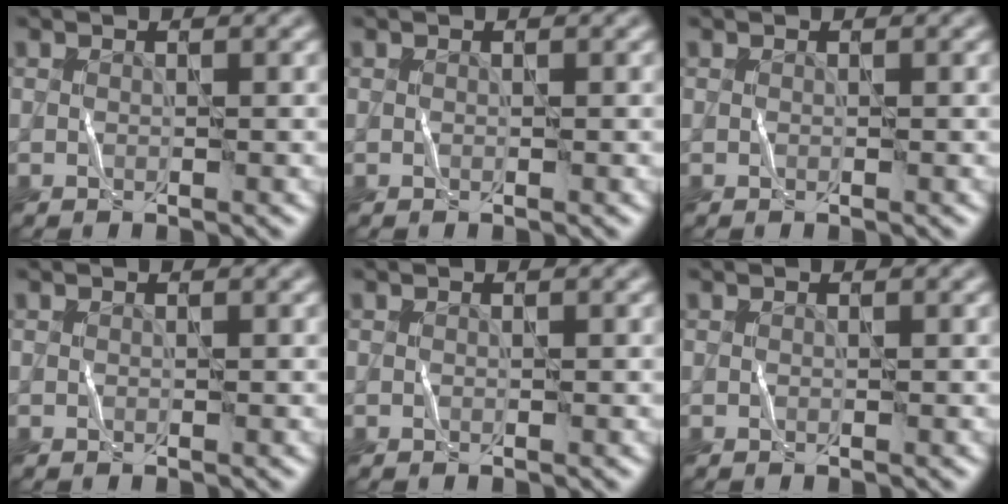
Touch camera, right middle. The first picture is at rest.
{"total": 0.0}
{"total": 0.0}
{"total": 0.0}
{"total": 0.0}
{"total": 0.0}